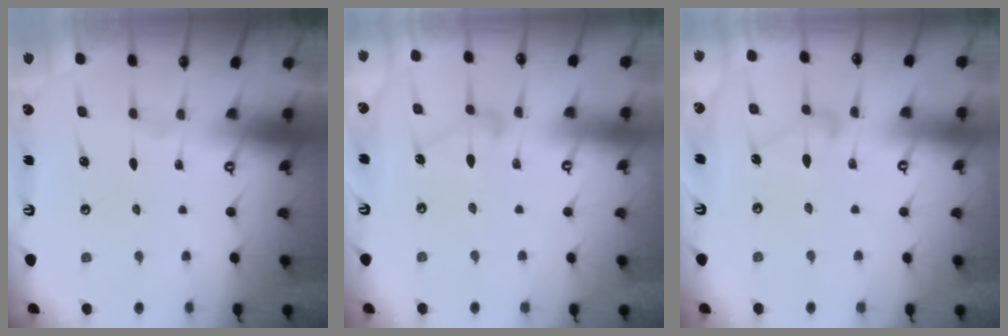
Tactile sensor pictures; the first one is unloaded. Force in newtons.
{"total": 7.0, "press": 7.0, "slide": 0.4}
{"total": 7.0, "press": 7.0, "slide": 0.4}